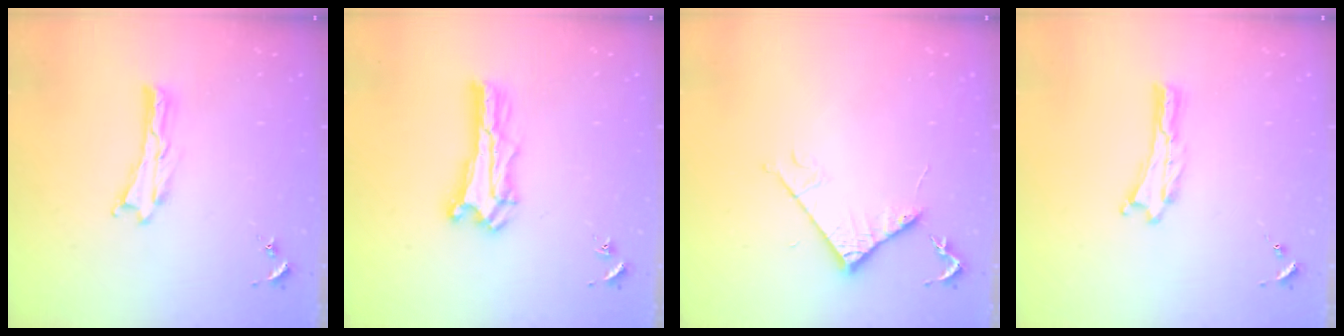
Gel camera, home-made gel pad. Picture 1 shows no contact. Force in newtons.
{"total": 1.5, "press": 1.5, "slide": 0.2}
{"total": 5.1, "press": 5.1, "slide": 0.6}
{"total": 0.0}